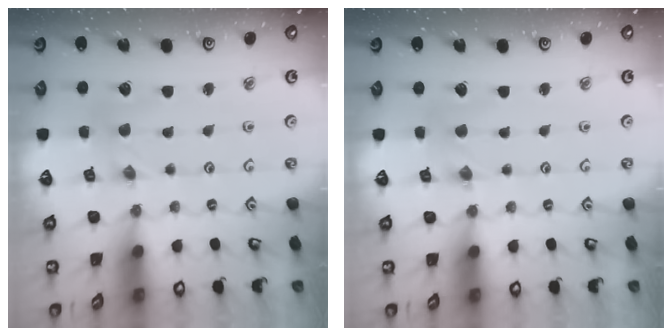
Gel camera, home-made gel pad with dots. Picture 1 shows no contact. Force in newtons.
{"total": 0.0}